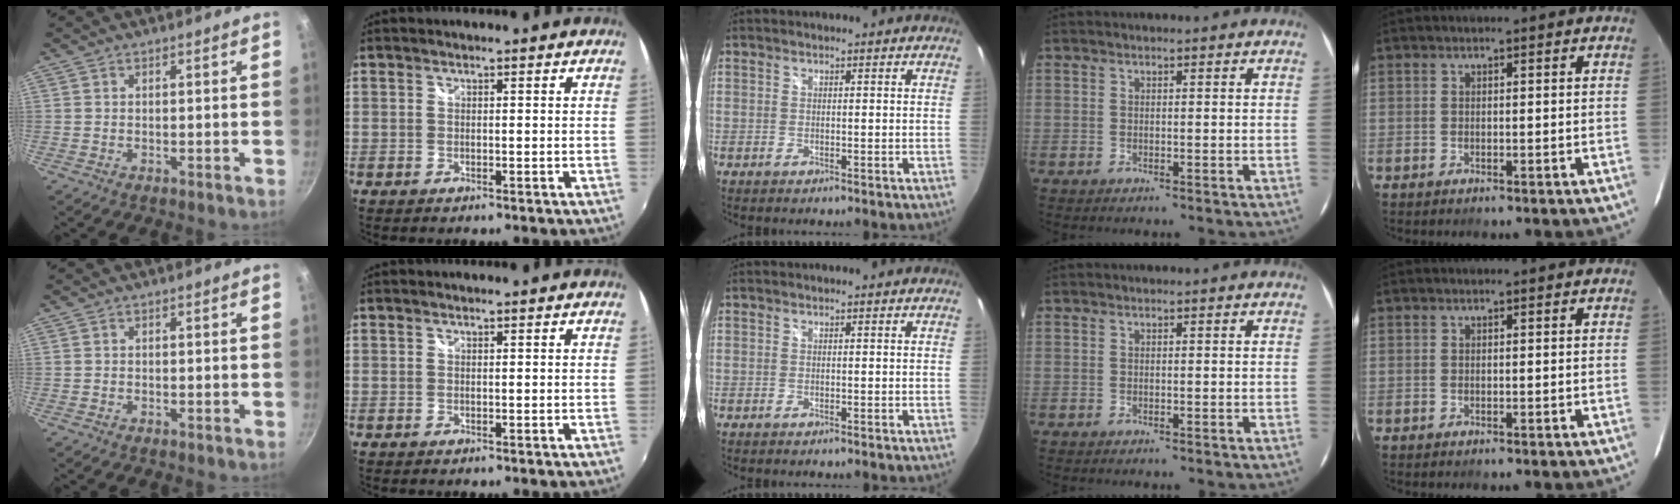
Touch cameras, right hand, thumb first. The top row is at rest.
{}